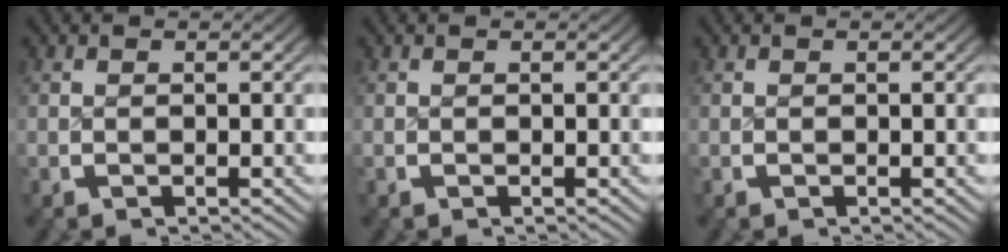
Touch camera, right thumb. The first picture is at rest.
{"total": 0.0}
{"total": 0.0}